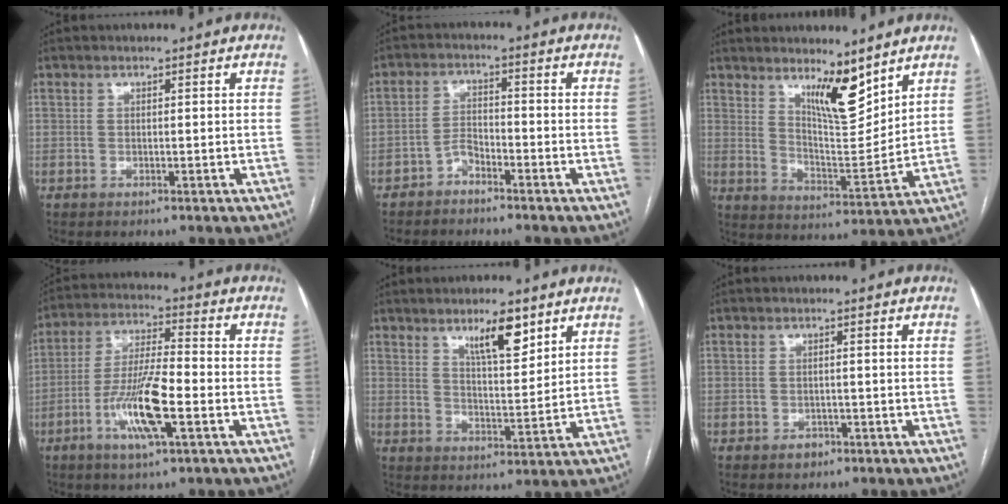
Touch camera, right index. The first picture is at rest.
{"total": 3.0, "force": [-2.4, 1.1, 1.3], "torque": [-0.023, 0.005, -0.045]}
{"total": 8.6, "force": [6.2, 1.8, 5.6], "torque": [-0.102, -0.018, 0.116]}
{"total": 11.8, "force": [-4.3, 1.8, 10.8], "torque": [-0.213, -0.005, -0.078]}
{"total": 7.2, "force": [4.6, 1.6, 5.3], "torque": [-0.091, -0.005, 0.080]}
{"total": 1.8, "force": [-1.1, 1.4, 0.6], "torque": [-0.007, 0.004, -0.010]}